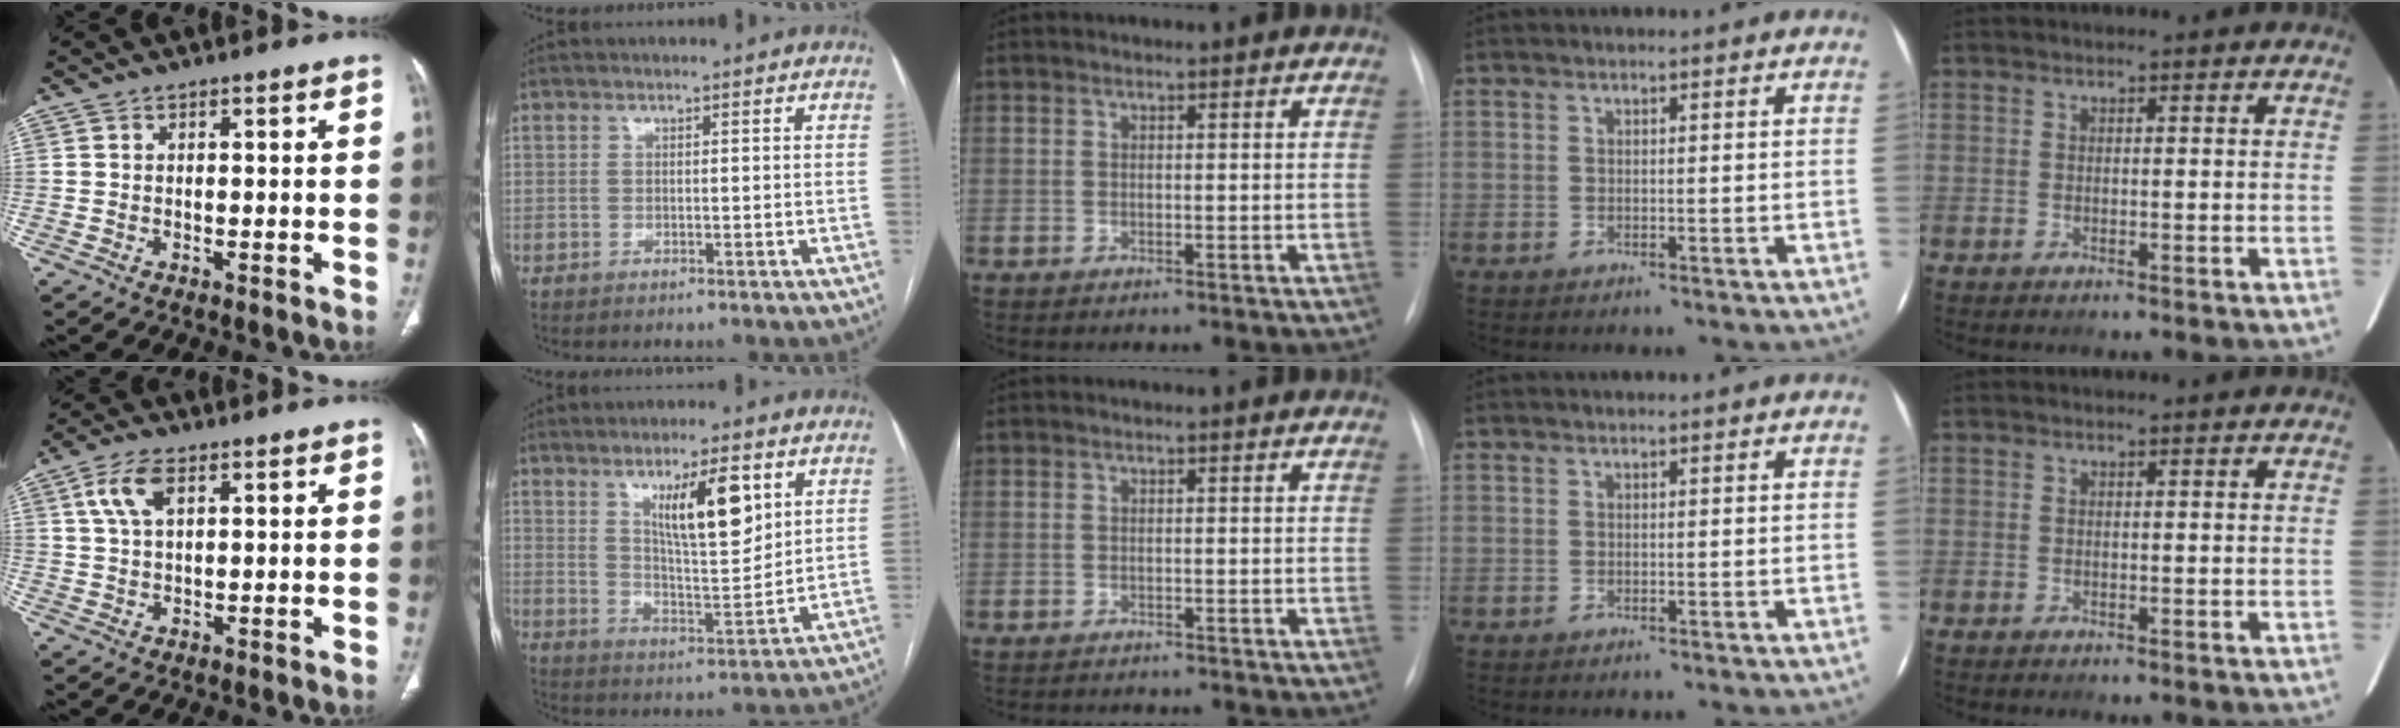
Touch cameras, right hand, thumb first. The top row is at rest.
{"thumb": {"total": 5.9, "force": [2.3, 2.8, 4.5], "torque": [-0.097, 0.004, 0.048]}, "index": {"total": 10.7, "force": [5.0, 2.3, 9.2], "torque": [-0.156, -0.006, 0.092]}, "middle": {"total": 2.0, "force": [-2.0, 0.0, 0.3], "torque": [0.000, -0.009, -0.023]}}